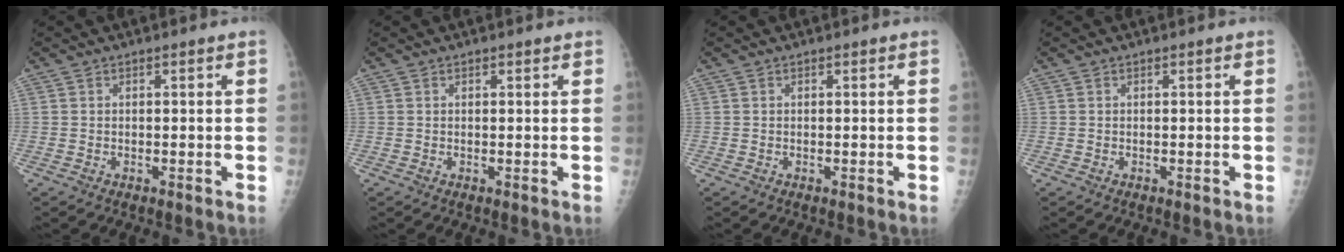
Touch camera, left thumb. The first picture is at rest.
{"total": 0.5, "force": [0.4, 0.2, 0.3], "torque": [-0.004, -0.002, 0.004]}
{"total": 0.0}
{"total": 0.0}